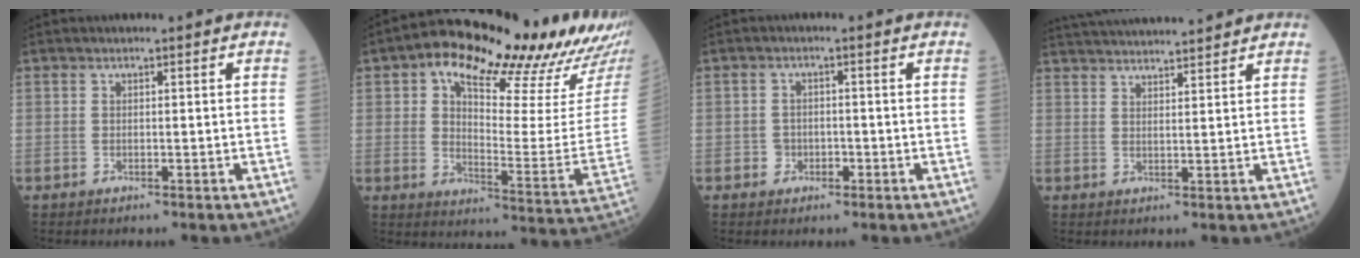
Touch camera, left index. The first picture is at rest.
{"total": 23.8, "force": [18.0, 4.8, 14.8], "torque": [-0.210, -0.016, 0.233]}
{"total": 1.8, "force": [-0.7, 1.6, 0.5], "torque": [-0.006, 0.007, -0.006]}
{"total": 14.3, "force": [13.6, 1.0, 4.6], "torque": [-0.087, 0.036, 0.208]}